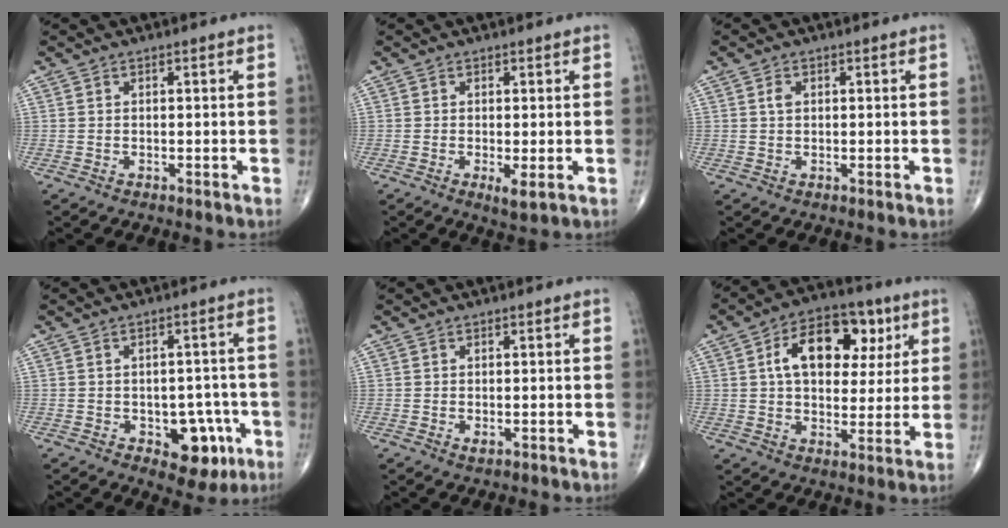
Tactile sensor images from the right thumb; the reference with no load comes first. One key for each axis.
{"total": 2.4, "fx": -0.4, "fy": 0.5, "fz": 2.3, "tx": -0.043, "ty": -0.010, "tz": -0.007}
{"total": 1.3, "fx": 0.4, "fy": 0.9, "fz": 0.9, "tx": -0.016, "ty": 0.002, "tz": 0.006}
{"total": 8.7, "fx": -3.3, "fy": 5.3, "fz": 6.1, "tx": -0.036, "ty": 0.019, "tz": -0.035}
{"total": 0.8, "fx": -0.1, "fy": 0.4, "fz": 0.7, "tx": -0.010, "ty": -0.002, "tz": -0.002}
{"total": 16.1, "fx": 5.1, "fy": 9.9, "fz": 11.6, "tx": -0.145, "ty": 0.006, "tz": 0.077}